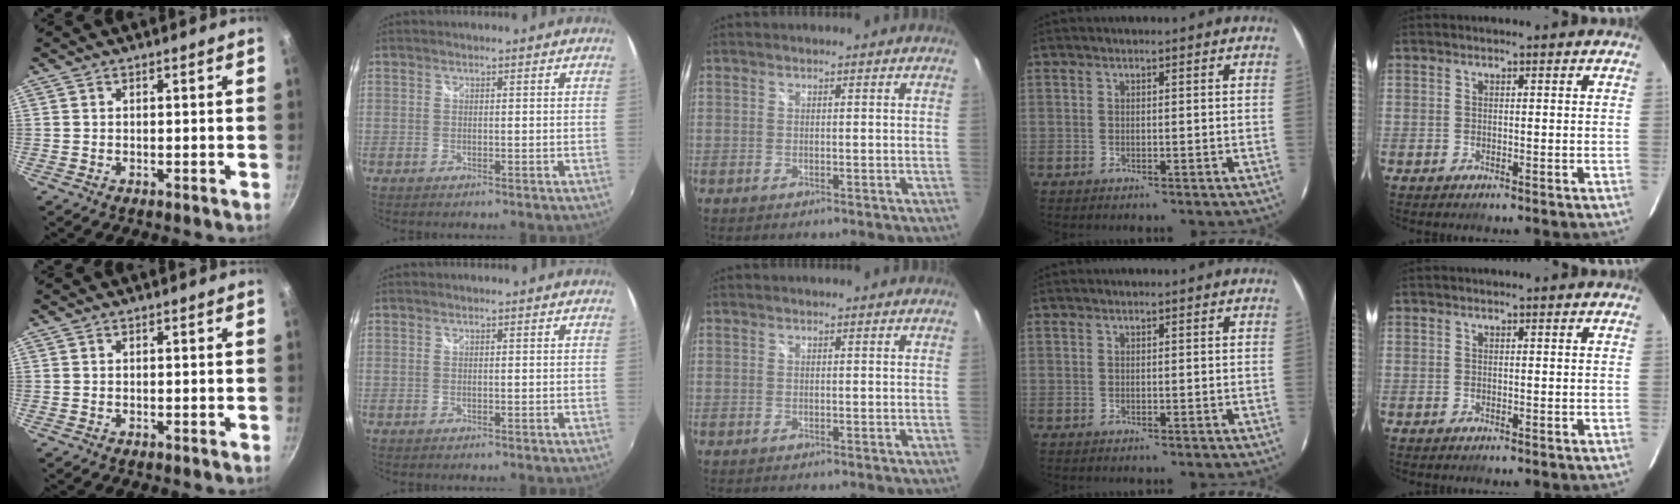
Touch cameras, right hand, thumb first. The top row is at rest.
{}